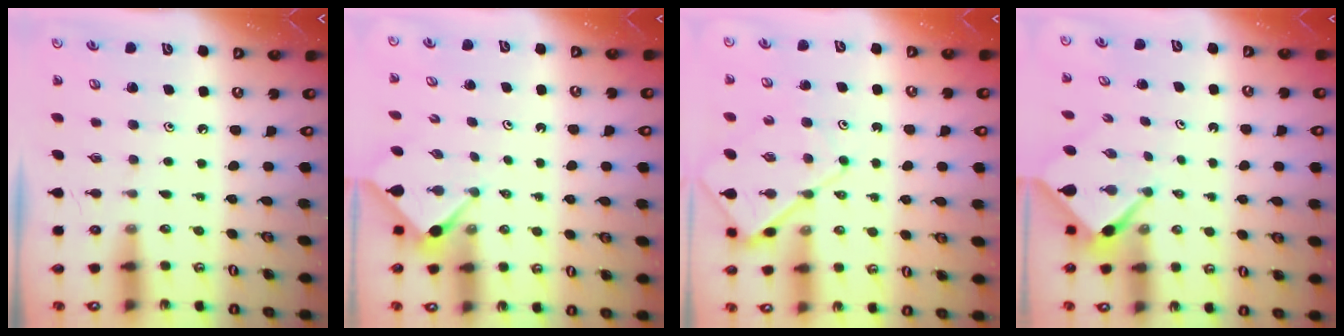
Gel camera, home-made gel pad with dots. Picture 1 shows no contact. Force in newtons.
{"total": 2.9, "press": 2.8, "slide": 0.4}
{"total": 9.3, "press": 9.3, "slide": 0.9}
{"total": 2.2, "press": 2.2, "slide": 0.3}